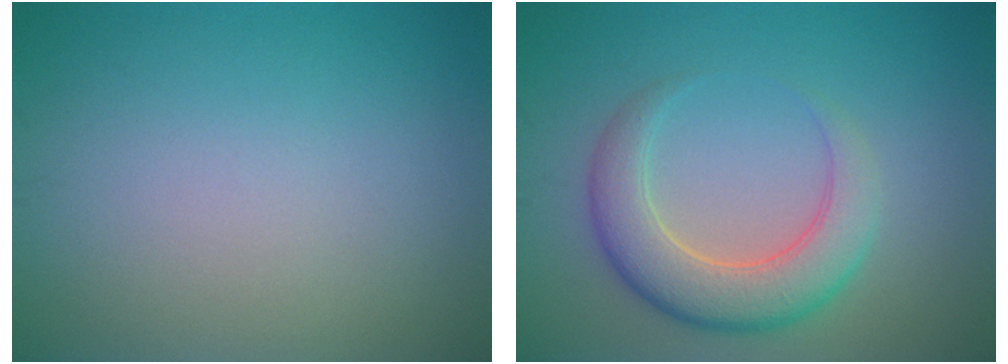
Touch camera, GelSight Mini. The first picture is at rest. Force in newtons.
{"total": 5.4, "press": 5.4, "slide": 0.3}